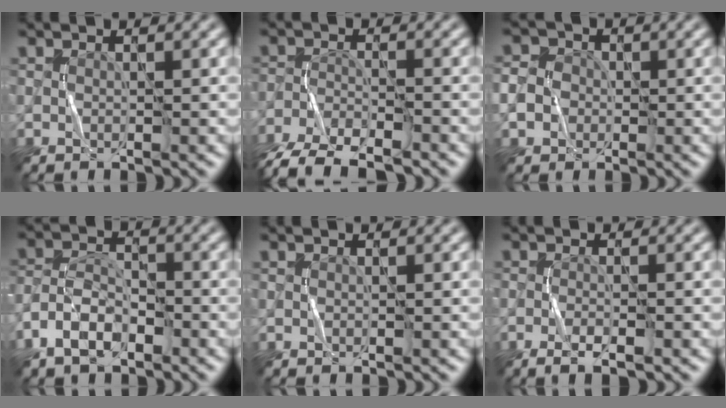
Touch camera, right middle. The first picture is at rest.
{"total": 6.5, "force": [-5.5, 1.9, 2.9], "torque": [-0.049, -0.019, -0.103]}
{"total": 3.7, "force": [-0.7, 3.4, 1.4], "torque": [-0.012, 0.009, -0.028]}
{"total": 4.8, "force": [-3.0, 2.6, 2.7], "torque": [-0.050, 0.003, -0.064]}
{"total": 0.0}
{"total": 2.3, "force": [-1.3, 0.5, 1.9], "torque": [-0.031, 0.003, -0.025]}